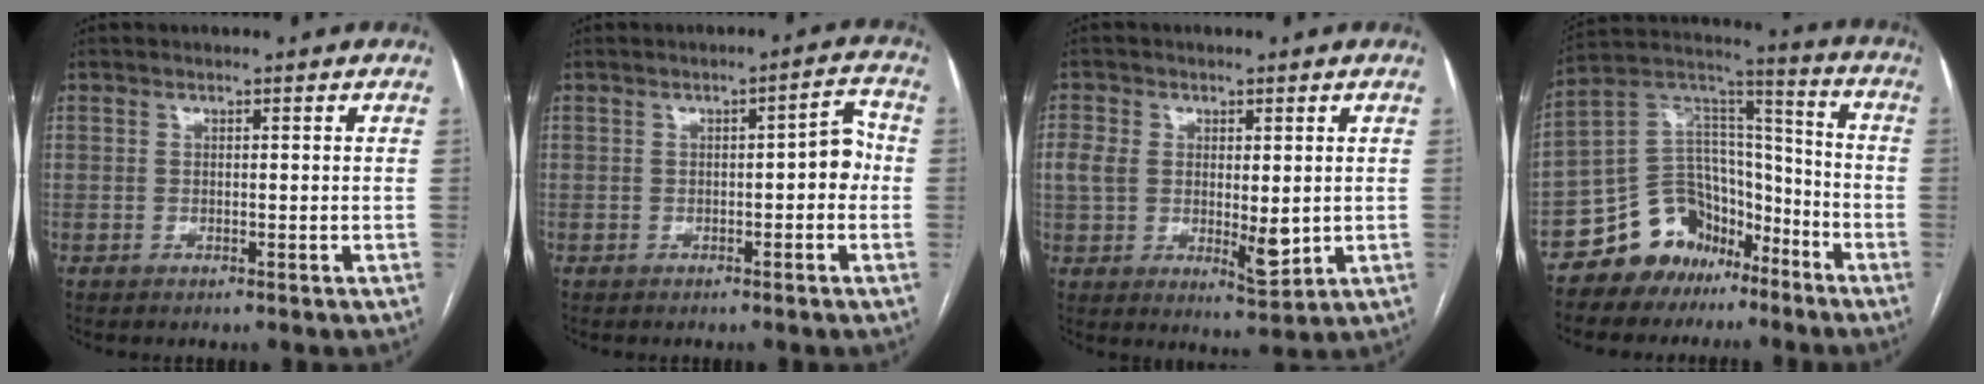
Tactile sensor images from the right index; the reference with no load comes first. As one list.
[{"total": 4.0, "force": [-0.4, 1.3, 3.8], "torque": [-0.046, 0.023, -0.007]}, {"total": 8.1, "force": [-0.2, 3.7, 7.2], "torque": [-0.136, -0.005, 0.005]}, {"total": 13.6, "force": [-9.4, 9.2, 3.5], "torque": [-0.064, 0.092, -0.161]}]